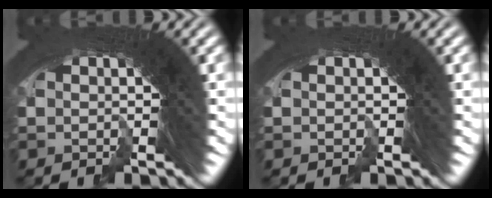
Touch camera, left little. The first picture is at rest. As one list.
[{"total": 0.0}]